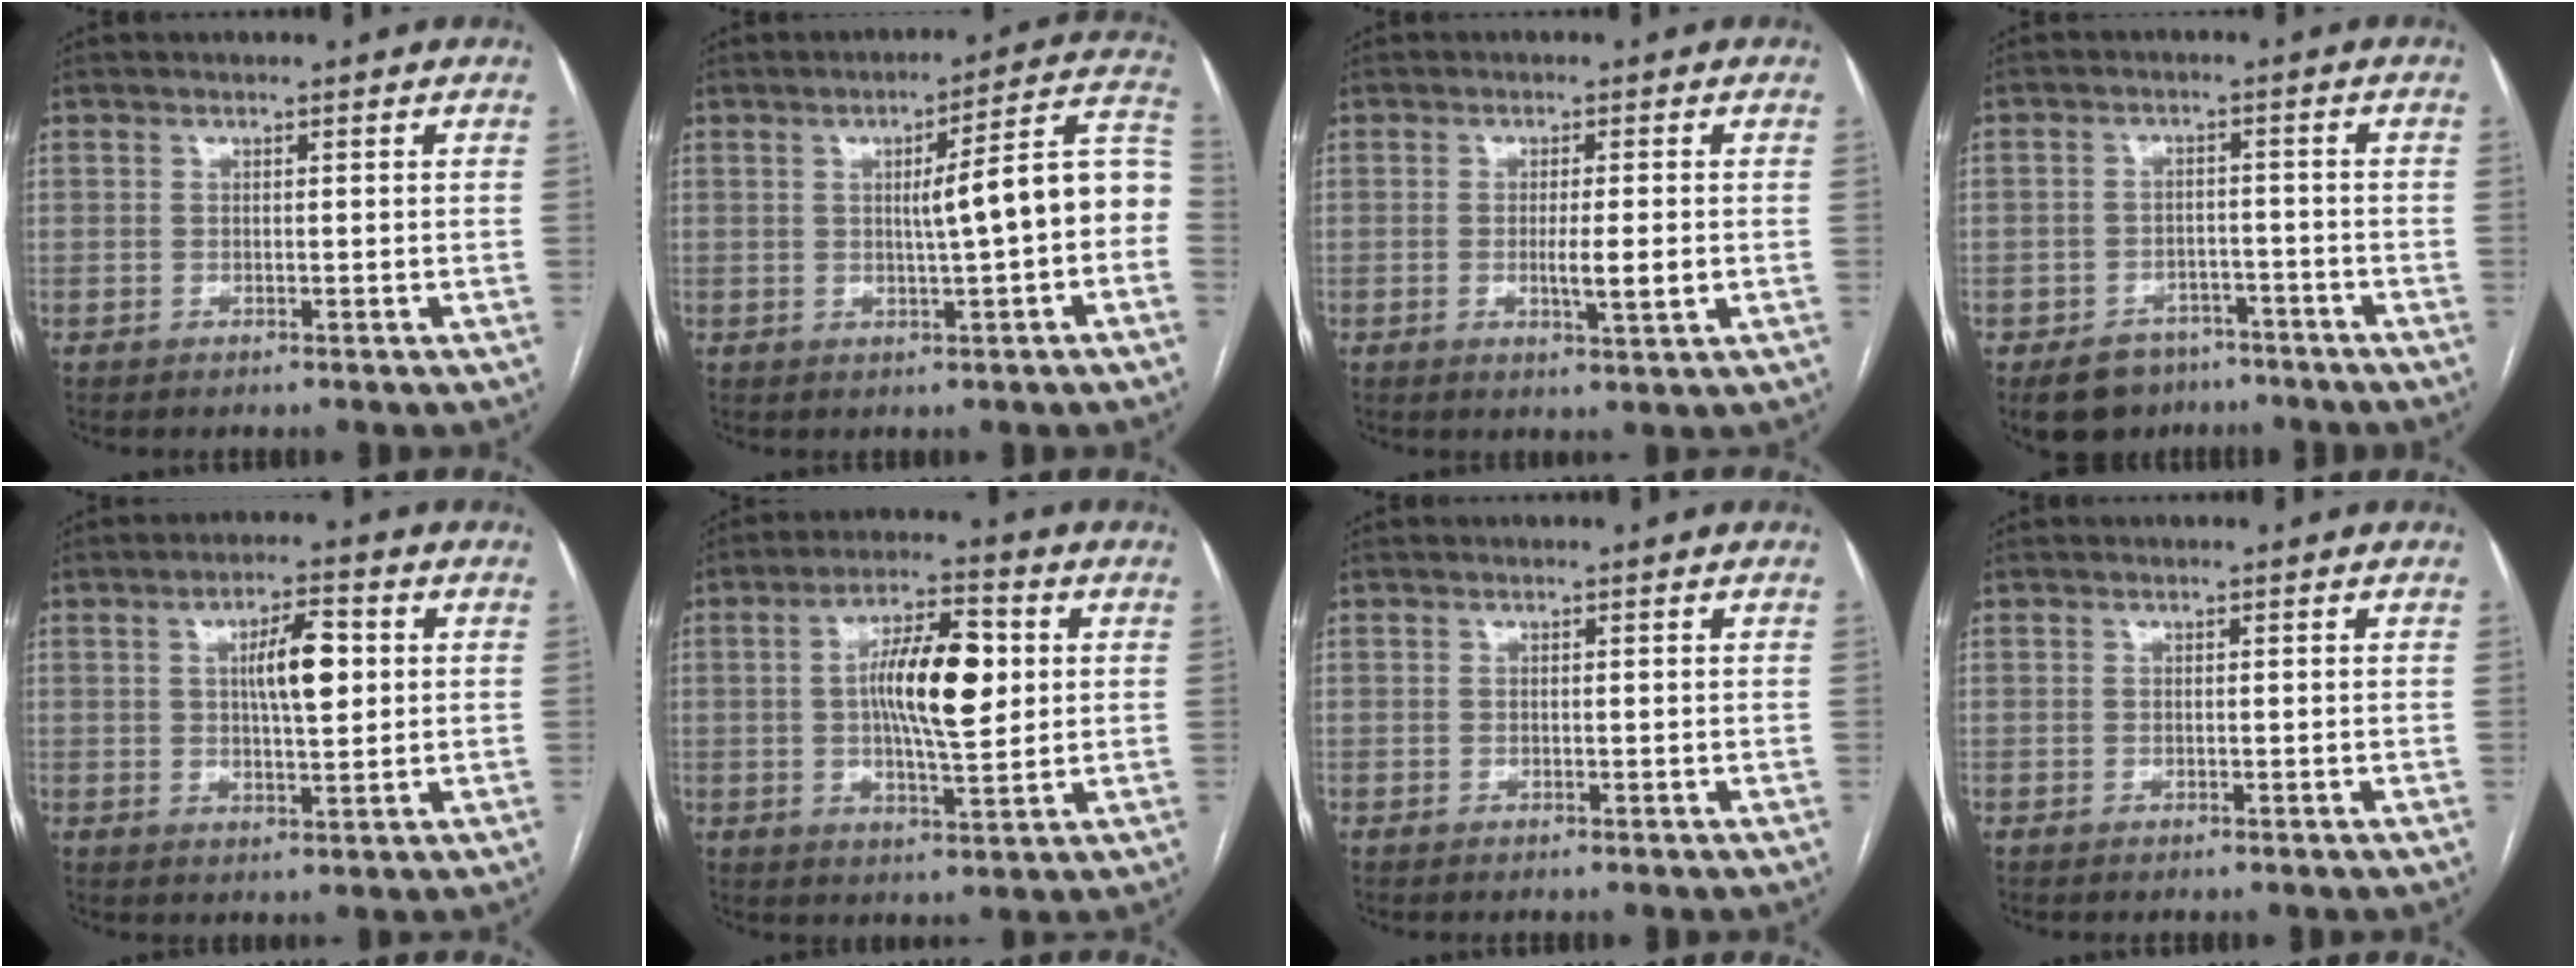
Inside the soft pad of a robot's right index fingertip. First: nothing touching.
{"total": 11.2, "force": [-0.6, 0.9, 11.2], "torque": [-0.140, 0.033, -0.010]}
{"total": 4.1, "force": [-0.6, 0.2, 4.1], "torque": [-0.069, -0.007, -0.008]}
{"total": 7.0, "force": [-5.1, 4.6, 1.4], "torque": [-0.011, 0.010, -0.073]}
{"total": 7.0, "force": [1.4, 1.9, 6.6], "torque": [-0.112, 0.010, 0.026]}
{"total": 11.6, "force": [1.4, 3.0, 11.1], "torque": [-0.196, 0.013, 0.021]}
{"total": 0.0}
{"total": 0.0}